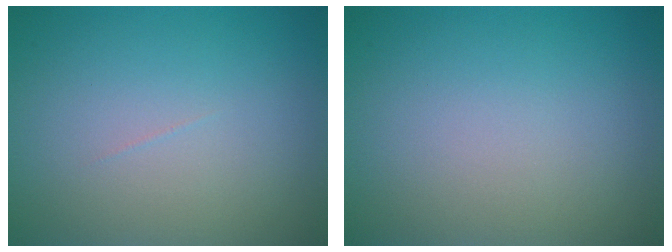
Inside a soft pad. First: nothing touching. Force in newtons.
{"total": 0.0}